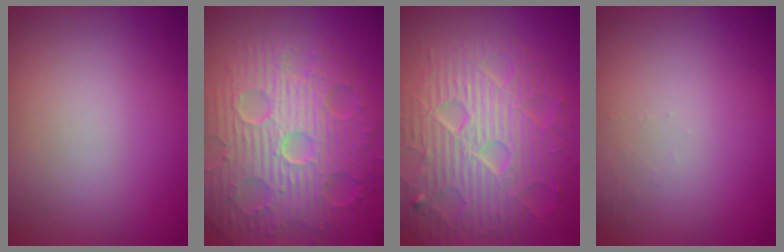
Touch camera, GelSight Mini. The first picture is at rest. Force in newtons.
{"total": 10.7, "press": 7.2, "slide": 7.9}
{"total": 8.9, "press": 6.4, "slide": 6.2}
{"total": 0.7, "press": 0.7, "slide": 0.1}